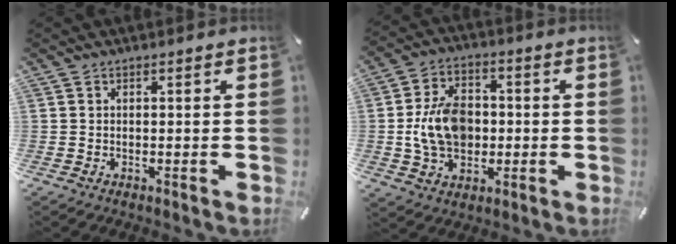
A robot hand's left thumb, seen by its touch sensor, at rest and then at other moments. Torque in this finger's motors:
{"motor_torque": [1.27, 1.30, 1.50, 0.11, 0.52]}